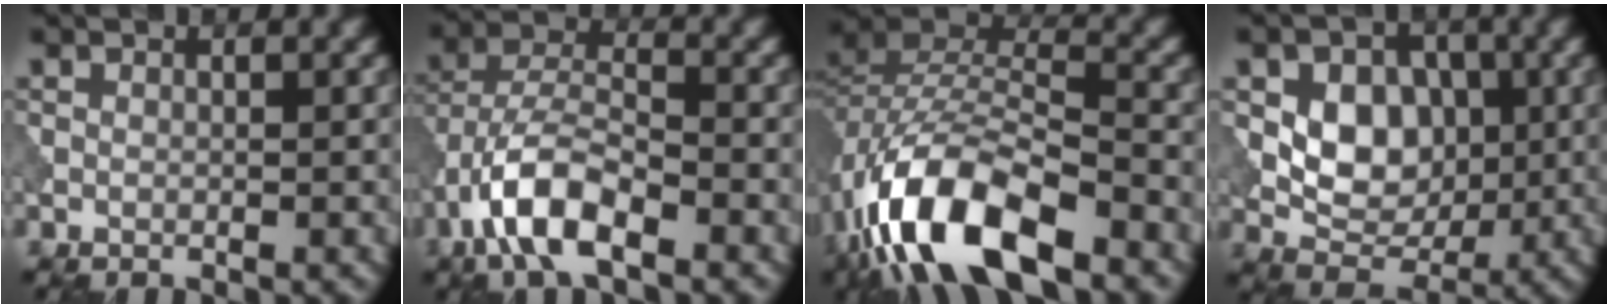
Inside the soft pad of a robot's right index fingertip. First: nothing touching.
{"total": 7.1, "force": [-3.8, 2.9, 5.2], "torque": [-0.097, 0.007, -0.081]}
{"total": 12.2, "force": [-7.0, 5.0, 8.7], "torque": [-0.168, -0.003, -0.138]}
{"total": 6.0, "force": [0.4, 4.5, 4.0], "torque": [-0.061, -0.003, 0.006]}